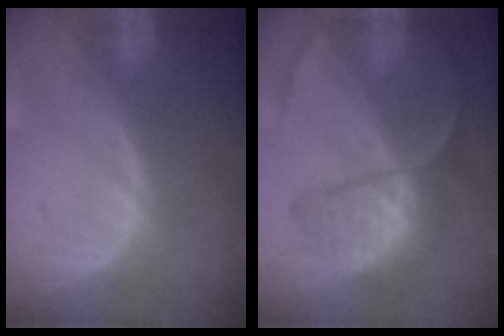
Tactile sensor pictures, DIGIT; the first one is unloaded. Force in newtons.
{"total": 7.6, "press": 7.0, "slide": 2.9}